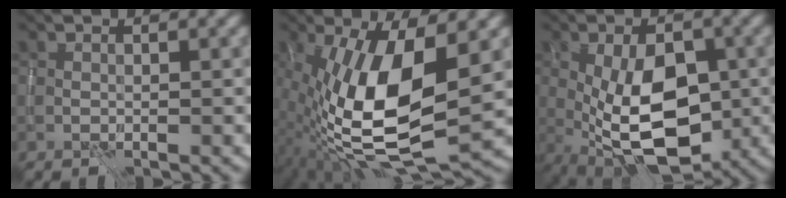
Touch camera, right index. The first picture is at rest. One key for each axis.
{"total": 14.1, "fx": -1.0, "fy": 5.1, "fz": 13.1, "tx": -0.251, "ty": -0.004, "tz": -0.020}
{"total": 10.6, "fx": -1.6, "fy": 5.6, "fz": 8.8, "tx": -0.163, "ty": -0.016, "tz": -0.024}